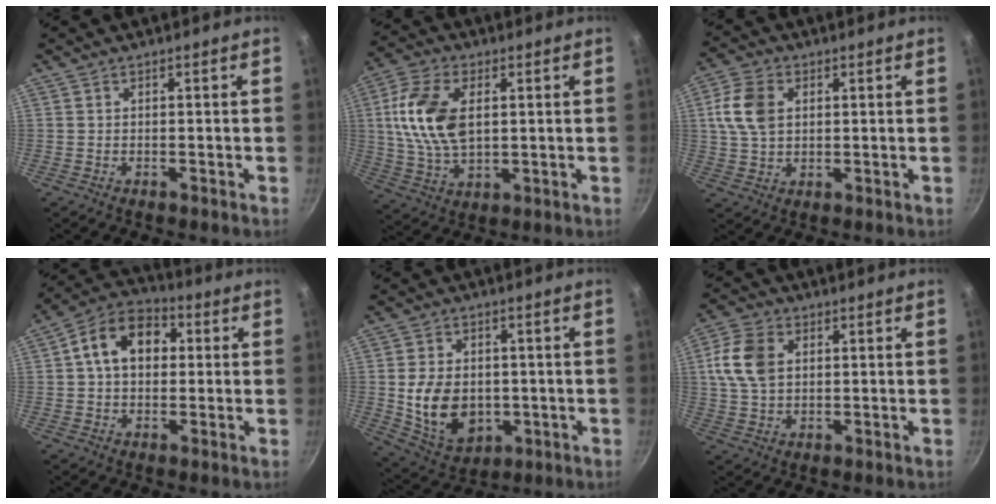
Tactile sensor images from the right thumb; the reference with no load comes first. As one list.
[{"total": 14.1, "force": [2.4, 8.4, 11.1], "torque": [-0.206, -0.004, 0.045]}, {"total": 8.7, "force": [2.0, 6.1, 6.0], "torque": [-0.104, 0.007, 0.034]}, {"total": 12.3, "force": [2.1, 8.8, 8.3], "torque": [-0.103, 0.026, 0.014]}, {"total": 13.0, "force": [-0.9, 9.6, 8.7], "torque": [-0.132, -0.008, 0.003]}, {"total": 9.8, "force": [2.1, 6.8, 6.6], "torque": [-0.116, 0.007, 0.035]}]